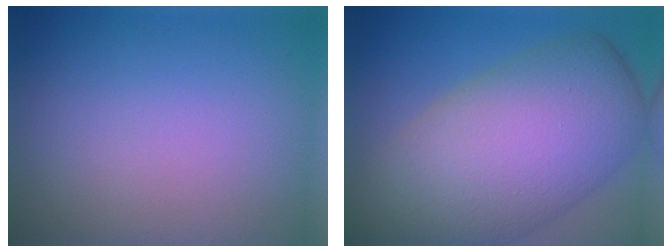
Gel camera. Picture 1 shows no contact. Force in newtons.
{"total": 13.3, "press": 13.3, "slide": 0.9}